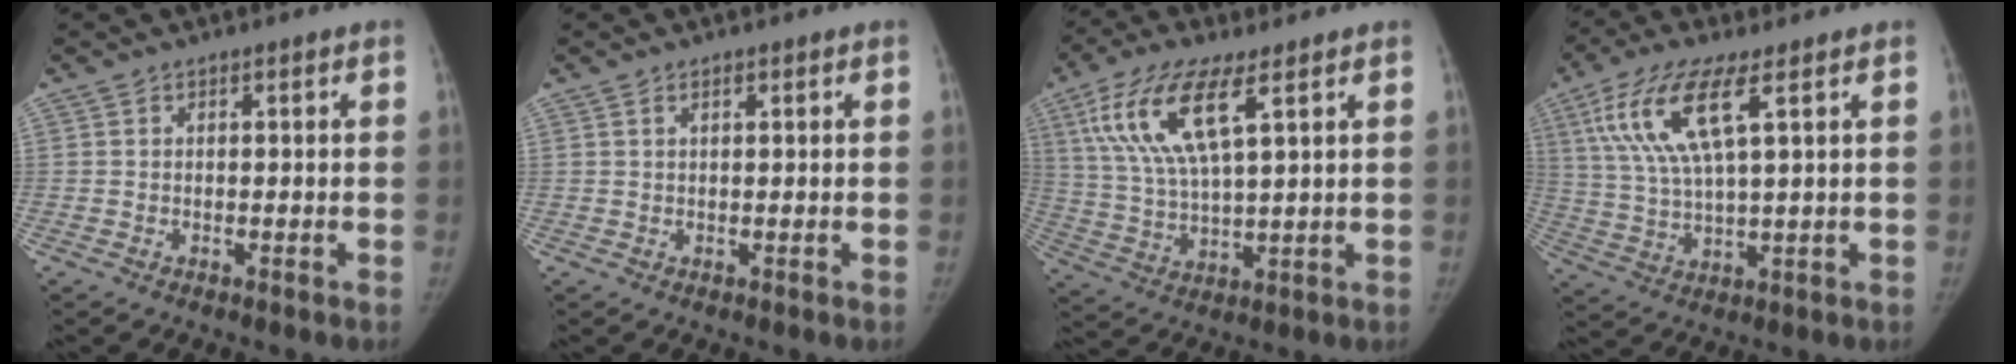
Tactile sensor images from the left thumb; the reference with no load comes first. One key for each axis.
{"total": 1.0, "fx": 0.6, "fy": 0.3, "fz": 0.8, "tx": -0.015, "ty": 0.004, "tz": 0.011}
{"total": 14.2, "fx": 6.3, "fy": 4.6, "fz": 11.9, "tx": -0.248, "ty": -0.014, "tz": 0.125}
{"total": 12.9, "fx": 5.3, "fy": 3.6, "fz": 11.2, "tx": -0.247, "ty": -0.010, "tz": 0.107}